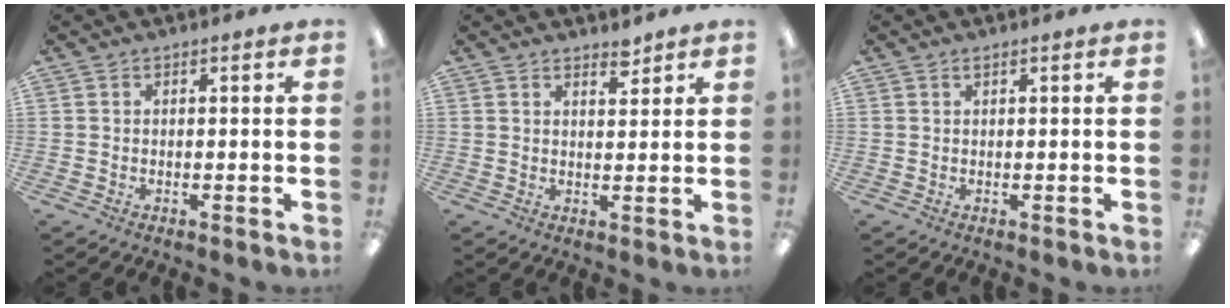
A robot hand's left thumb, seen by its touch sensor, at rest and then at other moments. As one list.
[{"total": 3.0, "force": [2.7, 0.9, 0.9], "torque": [0.002, -0.020, 0.045]}, {"total": 0.5, "force": [0.4, 0.1, 0.3], "torque": [-0.008, 0.004, 0.007]}]